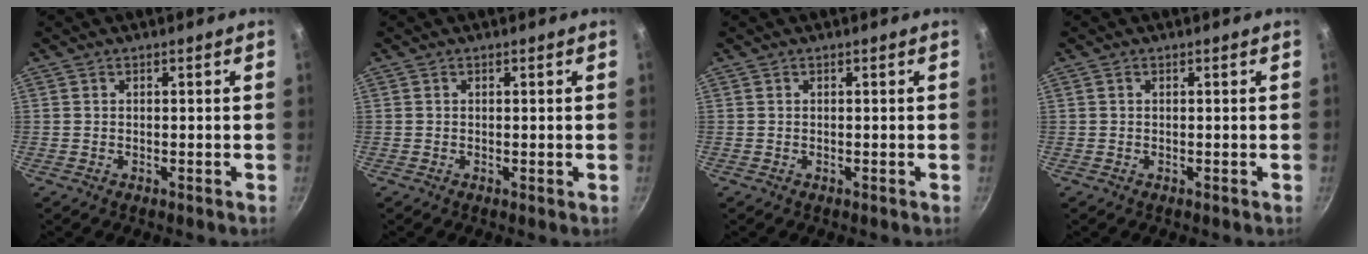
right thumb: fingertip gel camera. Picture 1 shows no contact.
{"total": 0.0}
{"total": 0.0}
{"total": 0.0}